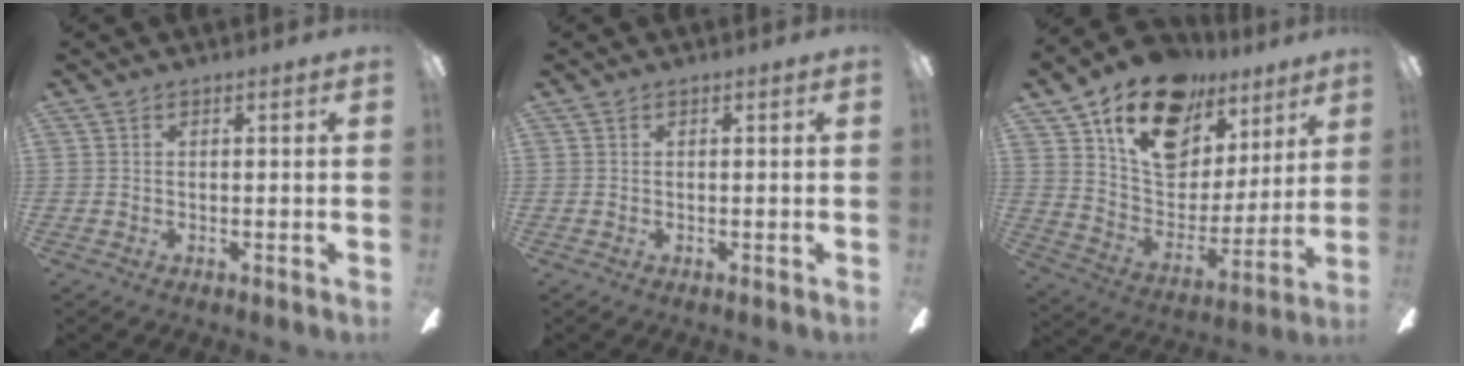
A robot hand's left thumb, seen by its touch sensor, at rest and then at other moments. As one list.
[{"total": 0.0}, {"total": 20.3, "force": [13.0, 12.5, 9.4], "torque": [-0.154, -0.074, 0.235]}]